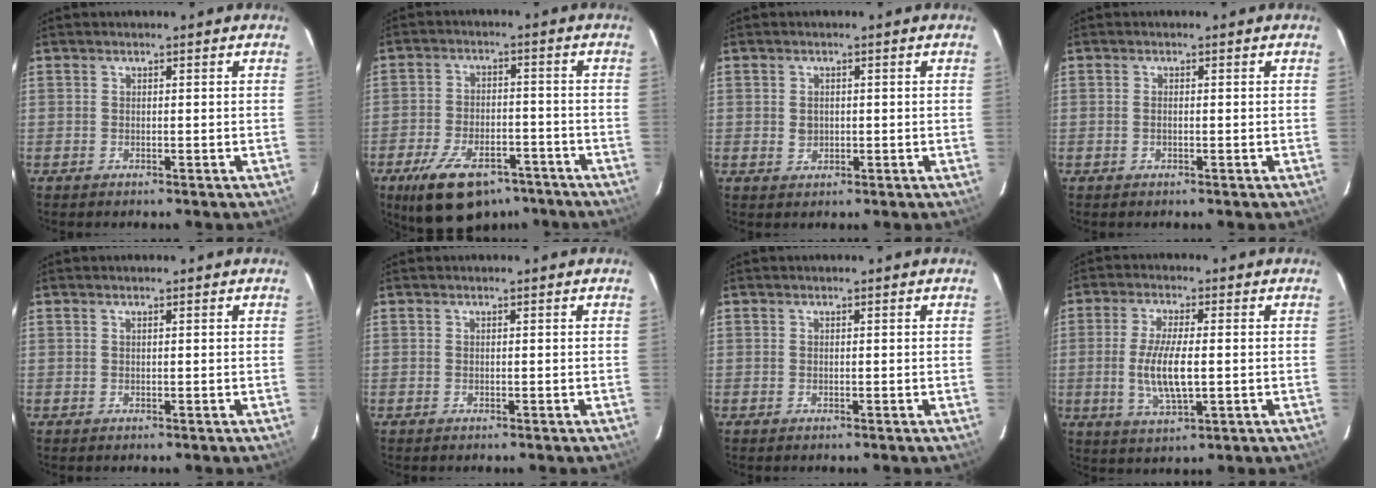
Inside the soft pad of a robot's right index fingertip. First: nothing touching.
{"total": 15.5, "force": [-10.4, 7.6, 8.6], "torque": [-0.178, -0.007, -0.162]}
{"total": 2.1, "force": [0.1, 1.8, 0.9], "torque": [-0.014, 0.003, 0.003]}
{"total": 0.7, "force": [-0.1, 0.3, 0.6], "torque": [-0.014, 0.001, -0.003]}
{"total": 0.0}
{"total": 0.0}
{"total": 0.0}
{"total": 8.7, "force": [-0.8, 2.4, 8.3], "torque": [-0.164, -0.010, -0.013]}